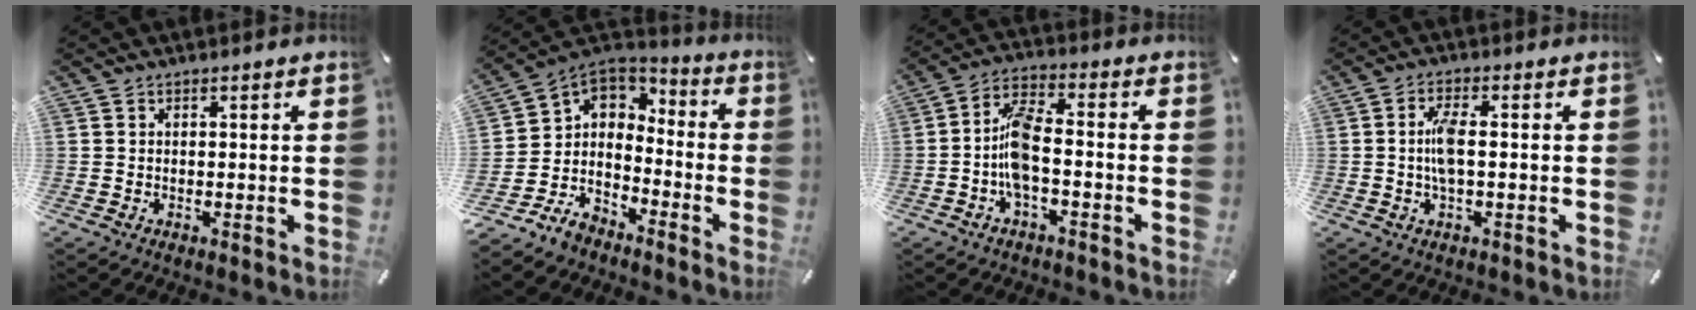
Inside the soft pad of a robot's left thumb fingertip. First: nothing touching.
{"total": 6.9, "force": [-3.5, 6.0, 0.6], "torque": [-0.039, -0.003, -0.065]}
{"total": 10.5, "force": [-3.0, 4.2, 9.1], "torque": [-0.202, -0.004, -0.056]}
{"total": 5.3, "force": [-0.2, 1.5, 5.1], "torque": [-0.102, -0.001, -0.008]}